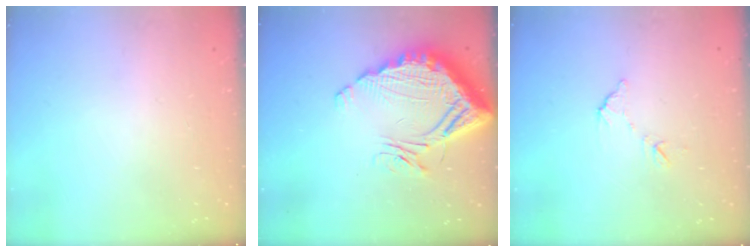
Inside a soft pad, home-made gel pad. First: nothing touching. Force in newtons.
{"total": 17.5, "press": 17.4, "slide": 1.5}
{"total": 7.0, "press": 6.9, "slide": 0.3}